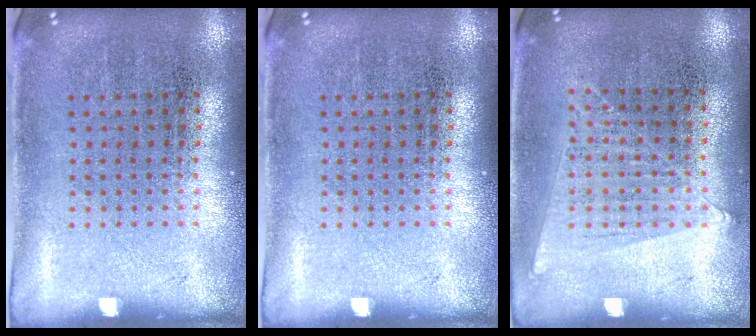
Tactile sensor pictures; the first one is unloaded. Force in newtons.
{"total": 0.0}
{"total": 1.1, "press": 1.0, "slide": 0.4}